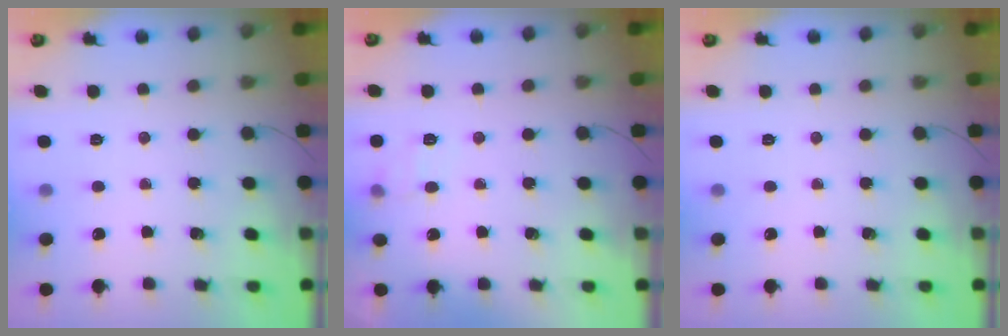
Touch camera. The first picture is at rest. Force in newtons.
{"total": 5.7, "press": 5.4, "slide": 2.0}
{"total": 0.0}